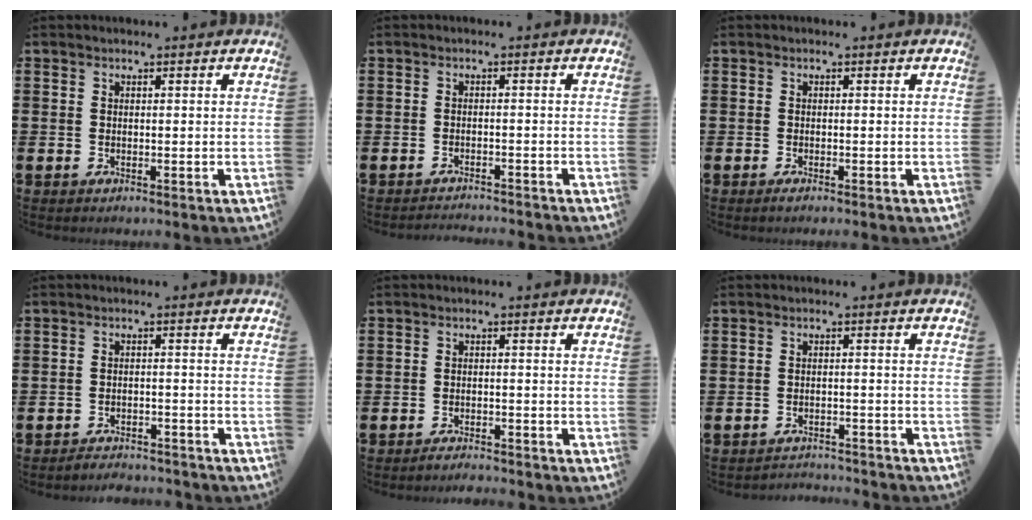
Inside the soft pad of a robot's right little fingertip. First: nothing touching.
{"total": 1.4, "force": [-1.4, -0.2, -0.1], "torque": [-0.002, 0.004, -0.028]}
{"total": 0.6, "force": [-0.3, 0.1, 0.5], "torque": [-0.008, -0.003, -0.005]}
{"total": 2.3, "force": [-2.3, 0.1, -0.2], "torque": [-0.005, 0.004, -0.050]}
{"total": 1.7, "force": [-1.7, 0.0, 0.1], "torque": [-0.006, 0.003, -0.034]}
{"total": 2.0, "force": [-2.0, 0.0, -0.1], "torque": [-0.004, 0.003, -0.044]}